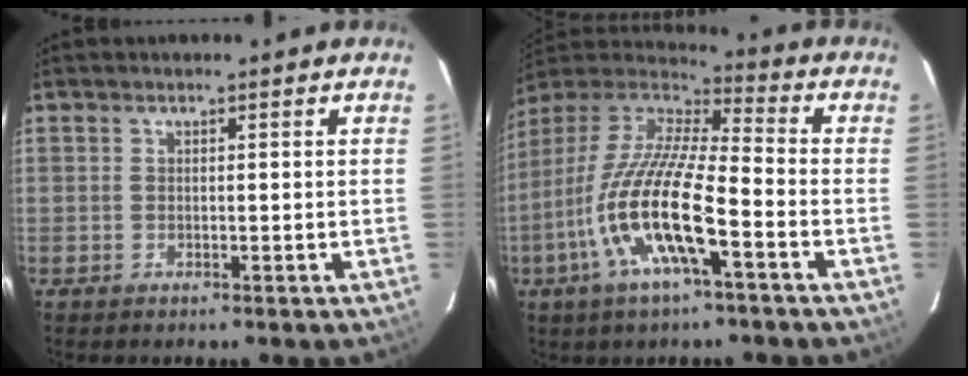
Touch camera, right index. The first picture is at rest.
{"total": 18.4, "force": [-7.1, 4.1, 16.4], "torque": [-0.321, -0.025, -0.144]}